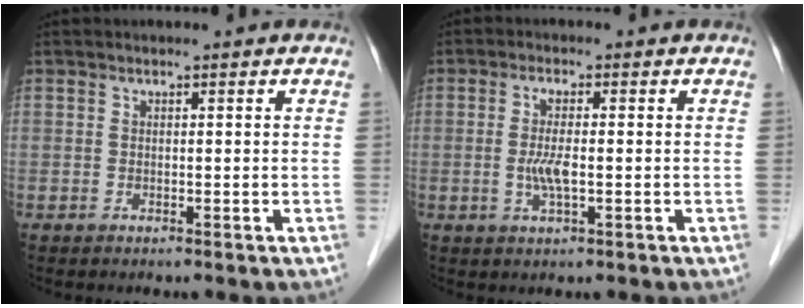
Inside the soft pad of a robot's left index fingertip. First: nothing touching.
{"total": 3.9, "force": [-0.6, 0.6, 3.8], "torque": [-0.083, -0.005, -0.010]}